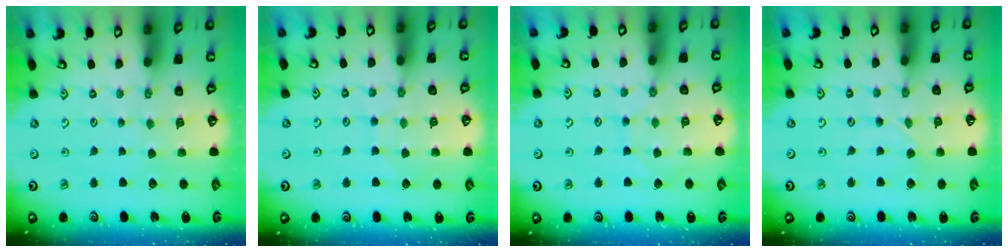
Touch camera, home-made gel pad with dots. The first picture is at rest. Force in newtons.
{"total": 5.0, "press": 5.0, "slide": 0.5}
{"total": 3.0, "press": 2.9, "slide": 0.4}
{"total": 2.0, "press": 2.0, "slide": 0.2}